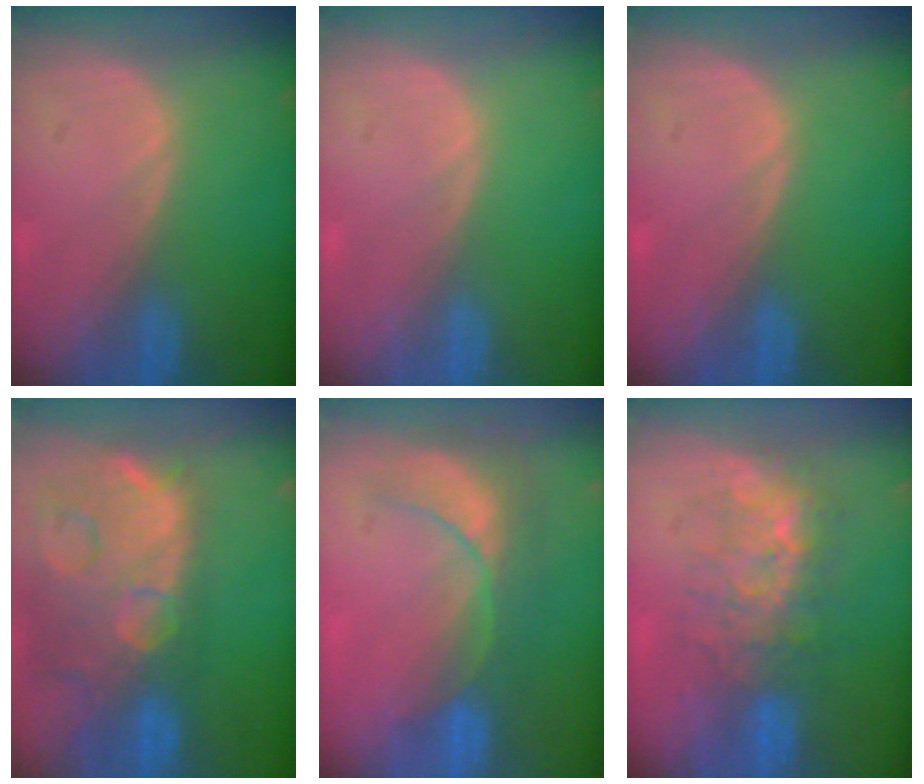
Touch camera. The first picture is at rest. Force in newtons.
{"total": 0.0}
{"total": 0.0}
{"total": 14.9, "press": 12.0, "slide": 8.9}
{"total": 8.6, "press": 7.6, "slide": 4.0}
{"total": 7.9, "press": 7.6, "slide": 2.3}